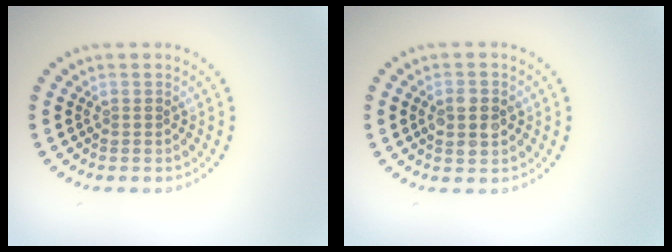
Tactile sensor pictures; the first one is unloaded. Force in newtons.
{"total": 2.8, "press": 2.8, "slide": 0.2}